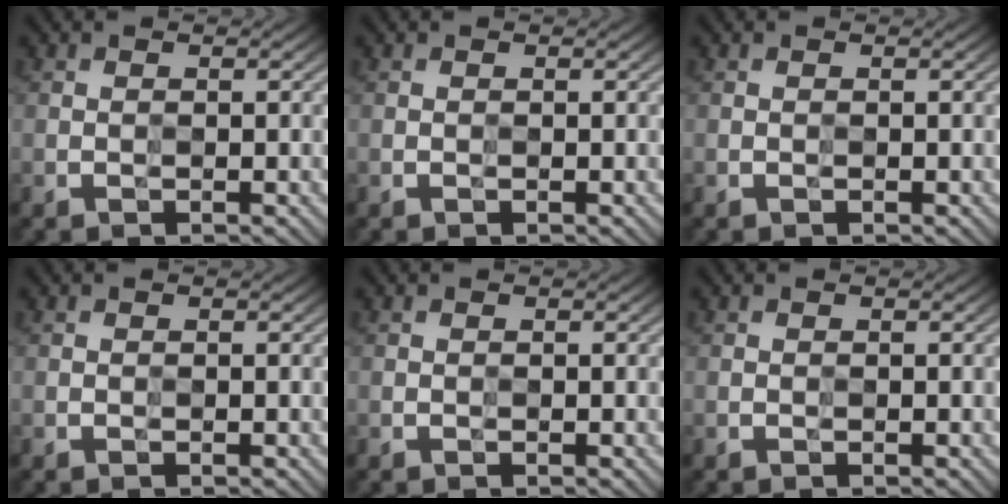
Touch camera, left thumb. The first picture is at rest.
{"total": 0.0}
{"total": 0.0}
{"total": 0.0}
{"total": 0.0}
{"total": 0.0}